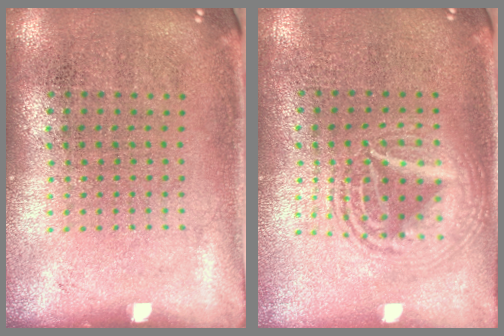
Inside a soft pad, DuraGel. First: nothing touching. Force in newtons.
{"total": 2.6, "press": 2.6, "slide": 0.3}